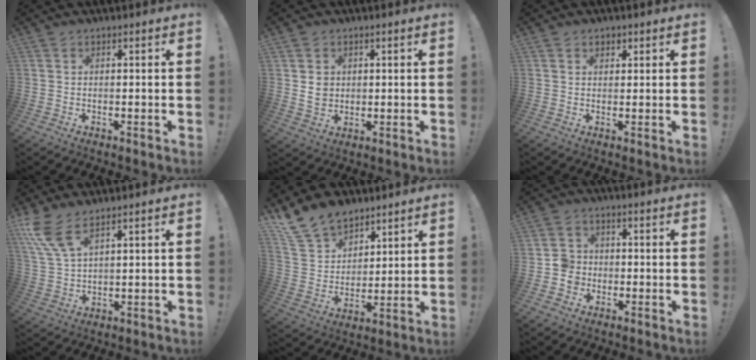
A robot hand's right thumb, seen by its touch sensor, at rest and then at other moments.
{"total": 4.5, "force": [1.0, 4.1, 1.5], "torque": [-0.019, 0.002, 0.021]}
{"total": 1.8, "force": [1.2, 1.2, 0.7], "torque": [-0.007, -0.003, 0.020]}
{"total": 8.2, "force": [5.6, 2.3, 5.5], "torque": [-0.119, -0.020, 0.111]}
{"total": 14.1, "force": [11.1, 7.7, 4.0], "torque": [-0.094, -0.072, 0.217]}
{"total": 5.6, "force": [-1.7, 5.1, 1.6], "torque": [-0.021, 0.015, -0.030]}